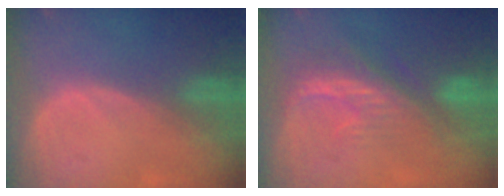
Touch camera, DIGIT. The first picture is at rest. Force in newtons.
{"total": 8.1, "press": 7.3, "slide": 3.4}